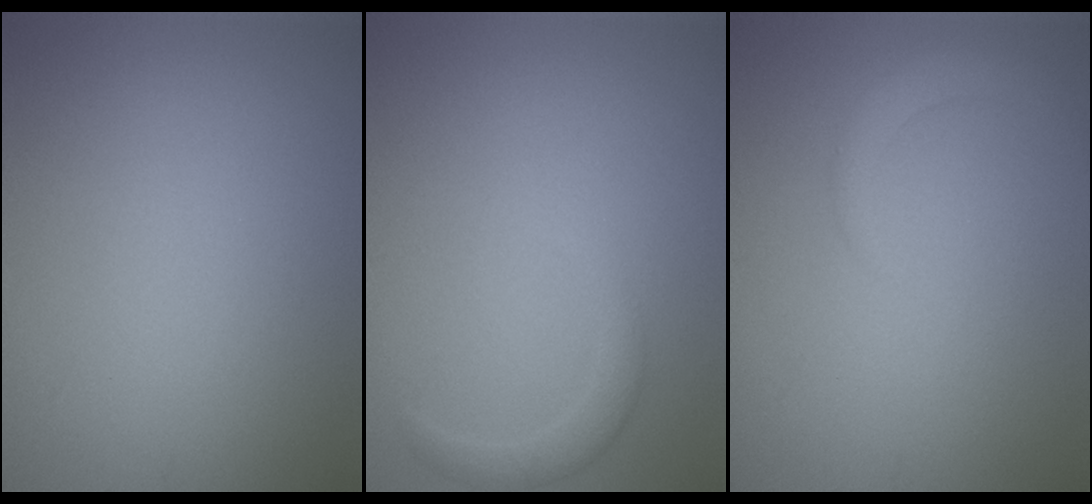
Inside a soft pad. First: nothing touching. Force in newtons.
{"total": 1.5, "press": 1.5, "slide": 0.1}
{"total": 1.7, "press": 1.7, "slide": 0.3}